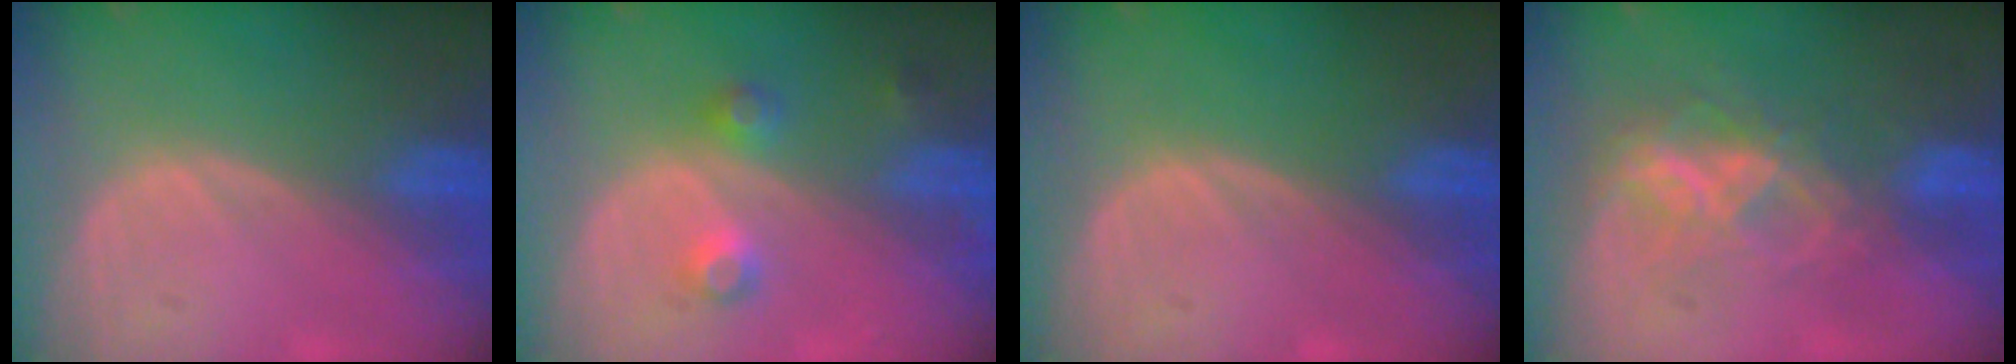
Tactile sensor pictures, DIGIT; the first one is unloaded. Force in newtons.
{"total": 3.8, "press": 3.5, "slide": 1.4}
{"total": 0.0}
{"total": 7.2, "press": 6.1, "slide": 3.8}